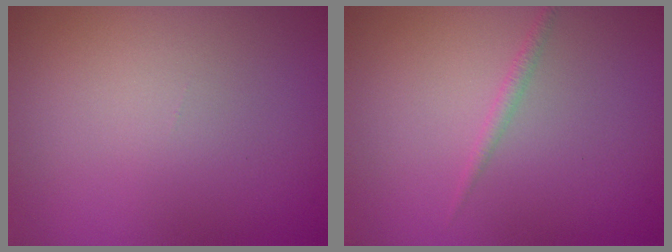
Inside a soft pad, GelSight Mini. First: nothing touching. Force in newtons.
{"total": 0.9, "press": 0.9, "slide": 0.1}